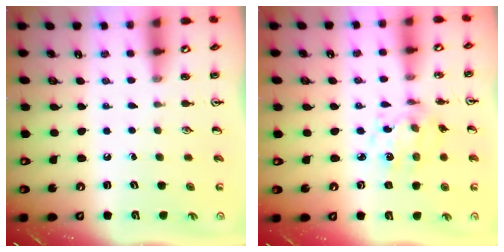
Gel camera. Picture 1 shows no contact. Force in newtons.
{"total": 7.5, "press": 7.4, "slide": 1.6}